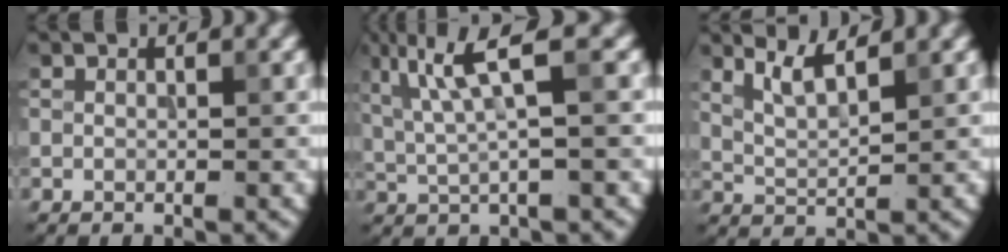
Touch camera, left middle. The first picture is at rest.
{"total": 5.6, "force": [2.0, 0.9, 5.2], "torque": [-0.110, 0.007, 0.044]}
{"total": 3.0, "force": [2.1, 0.6, 2.0], "torque": [-0.040, 0.000, 0.046]}